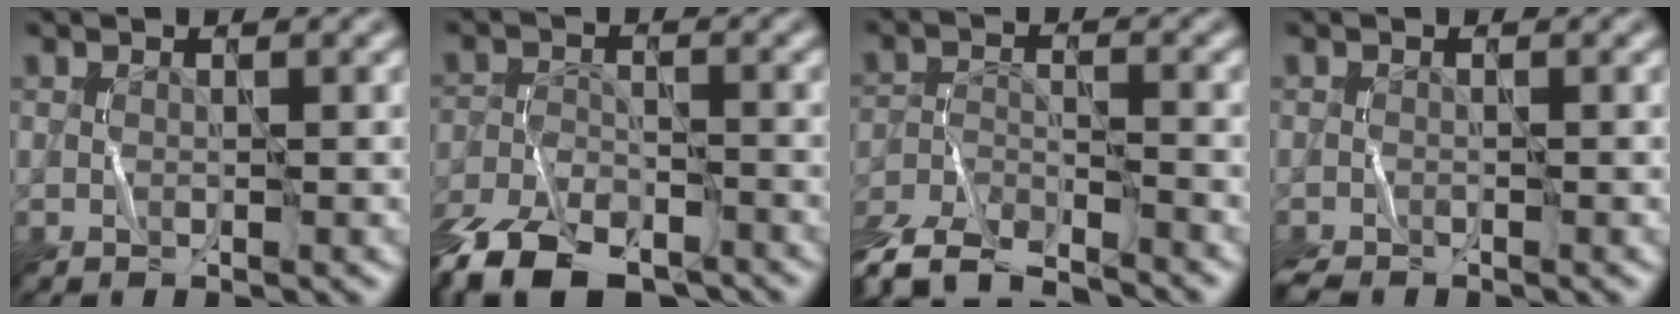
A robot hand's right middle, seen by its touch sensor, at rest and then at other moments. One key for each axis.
{"total": 9.7, "fx": -7.5, "fy": 4.2, "fz": 4.6, "tx": -0.099, "ty": -0.021, "tz": -0.132}
{"total": 7.5, "fx": -6.9, "fy": 2.1, "fz": 2.1, "tx": -0.040, "ty": -0.014, "tz": -0.126}
{"total": 1.1, "fx": -1.1, "fy": 0.2, "fz": 0.3, "tx": -0.009, "ty": 0.000, "tz": -0.021}